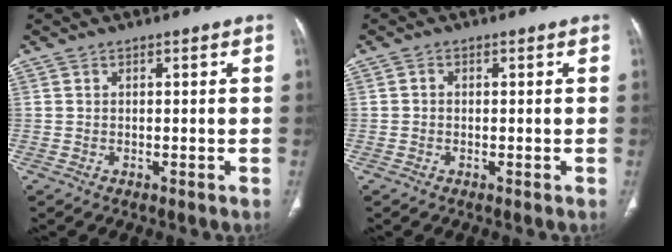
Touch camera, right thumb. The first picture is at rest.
{"total": 0.7, "force": [-0.1, 0.6, 0.3], "torque": [-0.003, 0.002, -0.005]}